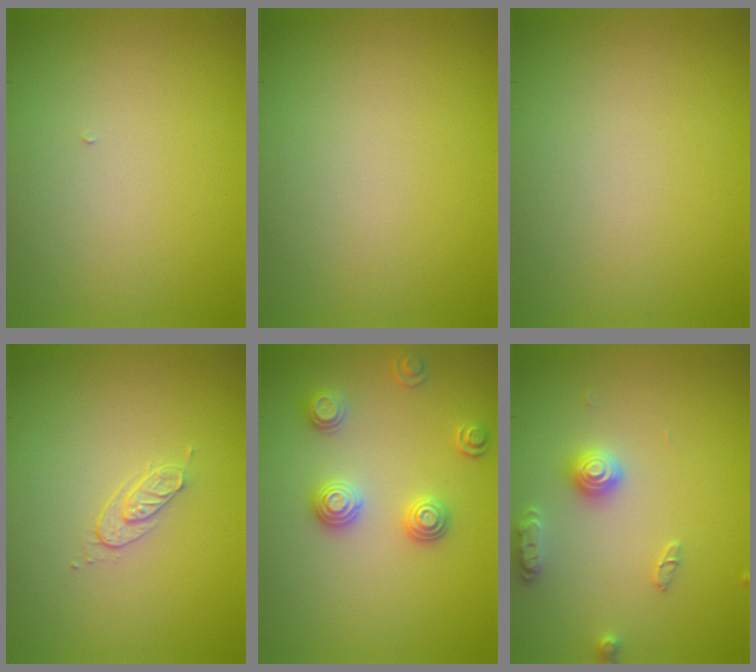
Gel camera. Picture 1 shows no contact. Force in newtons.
{"total": 0.0}
{"total": 0.0}
{"total": 1.5, "press": 0.8, "slide": 1.3}
{"total": 2.7, "press": 2.6, "slide": 0.9}
{"total": 2.8, "press": 2.8, "slide": 0.3}